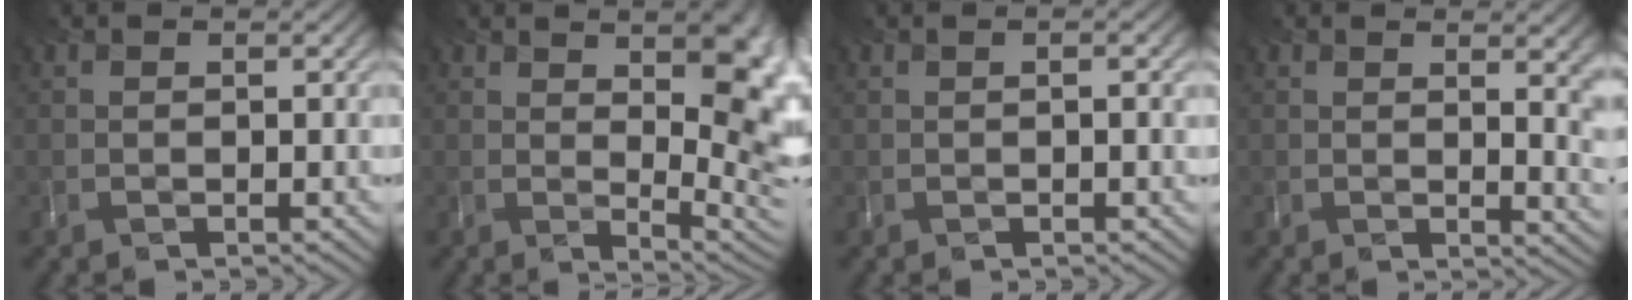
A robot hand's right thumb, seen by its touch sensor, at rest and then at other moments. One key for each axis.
{"total": 11.4, "fx": 2.9, "fy": 4.4, "fz": 10.1, "tx": -0.117, "ty": 0.014, "tz": 0.036}
{"total": 1.5, "fx": -0.2, "fy": 0.3, "fz": 1.5, "tx": -0.018, "ty": 0.005, "tz": -0.004}
{"total": 8.6, "fx": 2.1, "fy": 3.6, "fz": 7.6, "tx": -0.076, "ty": 0.019, "tz": 0.020}